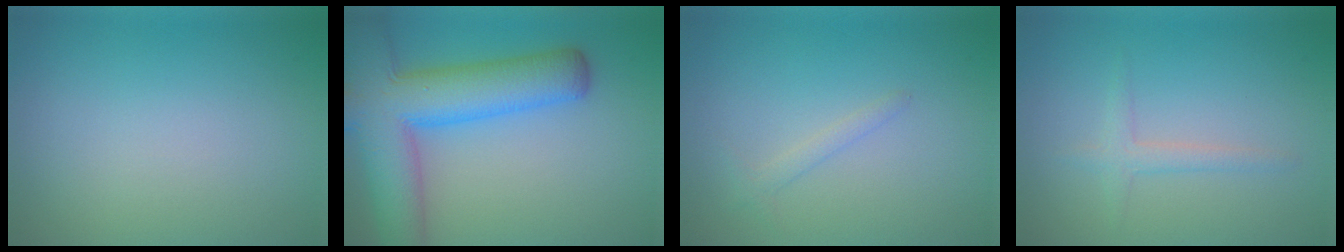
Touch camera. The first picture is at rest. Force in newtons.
{"total": 10.7, "press": 10.7, "slide": 0.6}
{"total": 1.1, "press": 1.1, "slide": 0.1}
{"total": 1.6, "press": 1.6, "slide": 0.1}